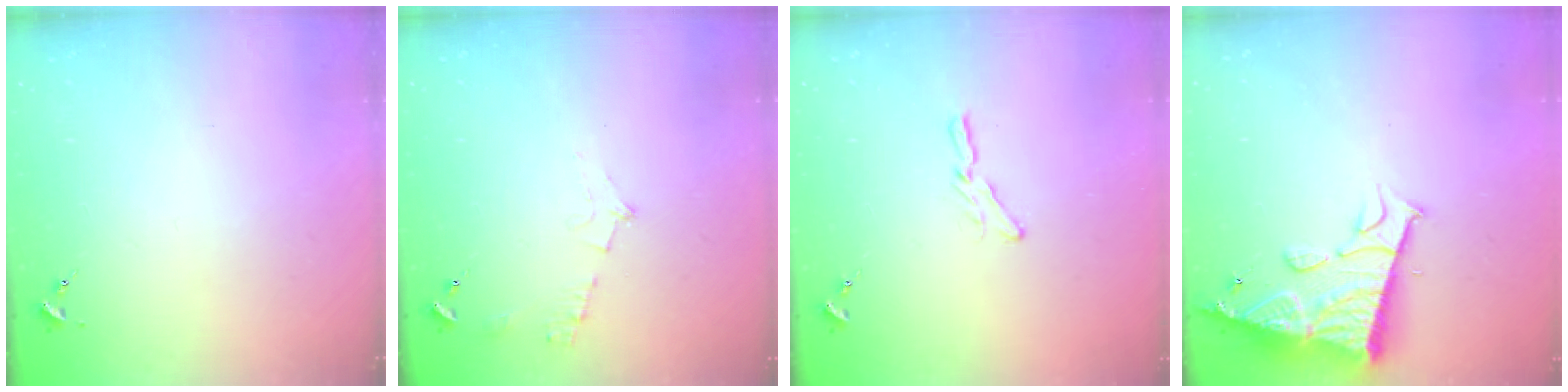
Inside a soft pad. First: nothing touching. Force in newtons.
{"total": 6.4, "press": 6.4, "slide": 0.8}
{"total": 5.9, "press": 5.9, "slide": 0.5}
{"total": 13.2, "press": 13.1, "slide": 1.2}